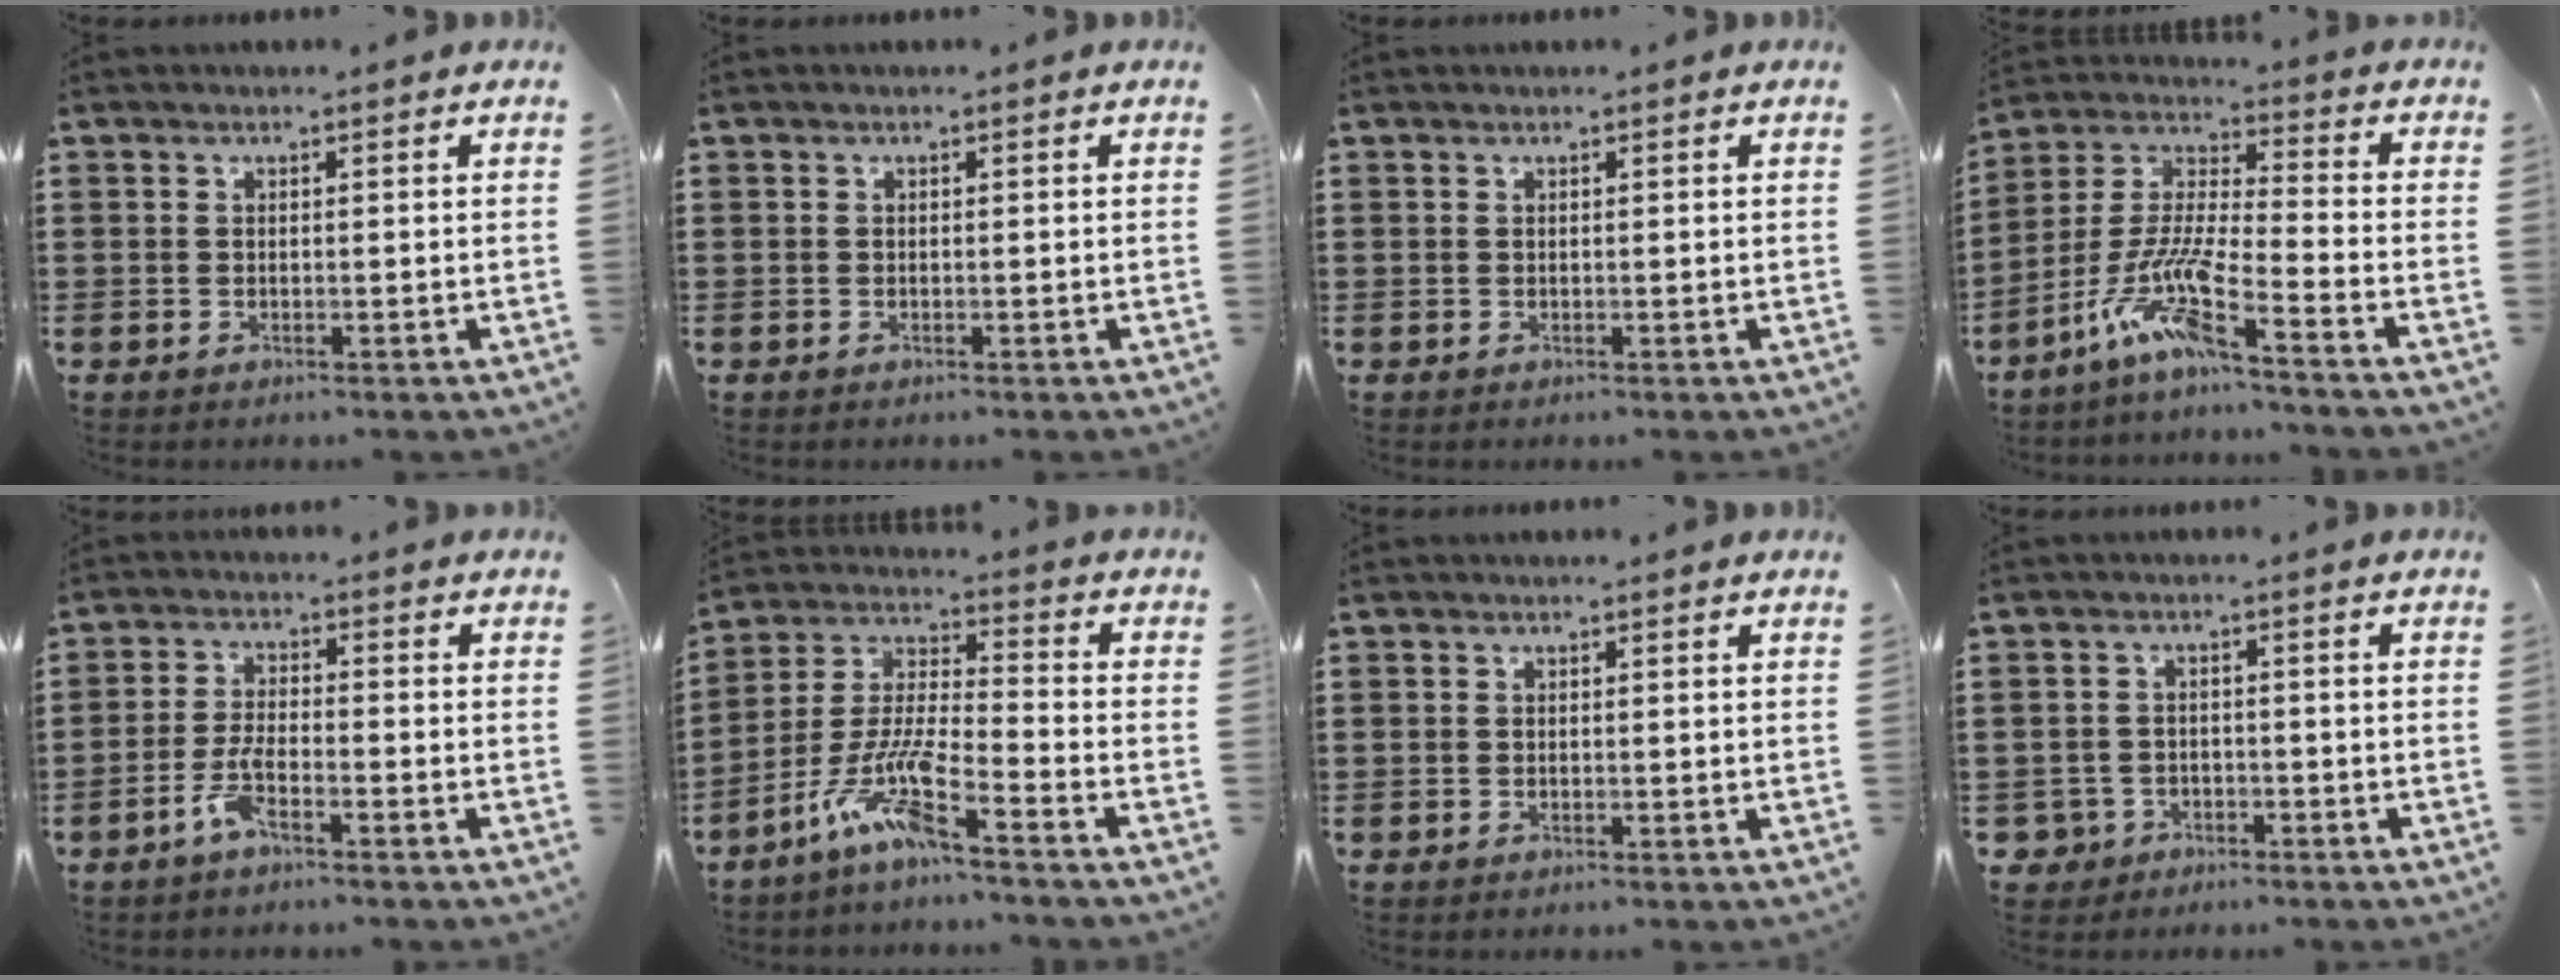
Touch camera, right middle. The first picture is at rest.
{"total": 0.0}
{"total": 0.0}
{"total": 10.5, "force": [-7.3, 0.7, 7.5], "torque": [-0.179, -0.025, -0.152]}
{"total": 4.5, "force": [-2.7, 1.0, 3.5], "torque": [-0.087, -0.003, -0.056]}
{"total": 9.8, "force": [-7.0, 0.9, 6.9], "torque": [-0.160, -0.016, -0.140]}
{"total": 0.0}
{"total": 2.8, "force": [-2.3, 1.6, 0.2], "torque": [-0.027, -0.007, -0.053]}